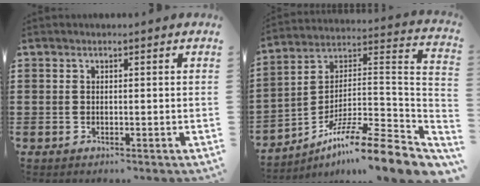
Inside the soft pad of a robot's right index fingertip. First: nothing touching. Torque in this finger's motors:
{"motor_torque": [0.24, 0.24, 0.18, 0.03]}